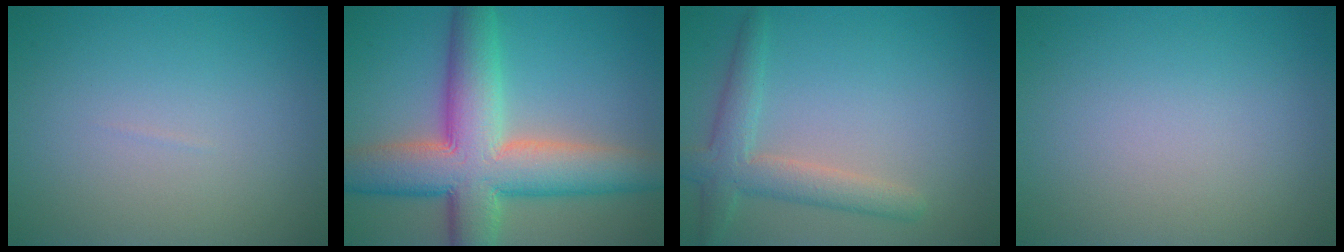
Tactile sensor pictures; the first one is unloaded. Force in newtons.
{"total": 11.2, "press": 11.1, "slide": 0.4}
{"total": 3.6, "press": 3.6, "slide": 0.1}
{"total": 0.0}